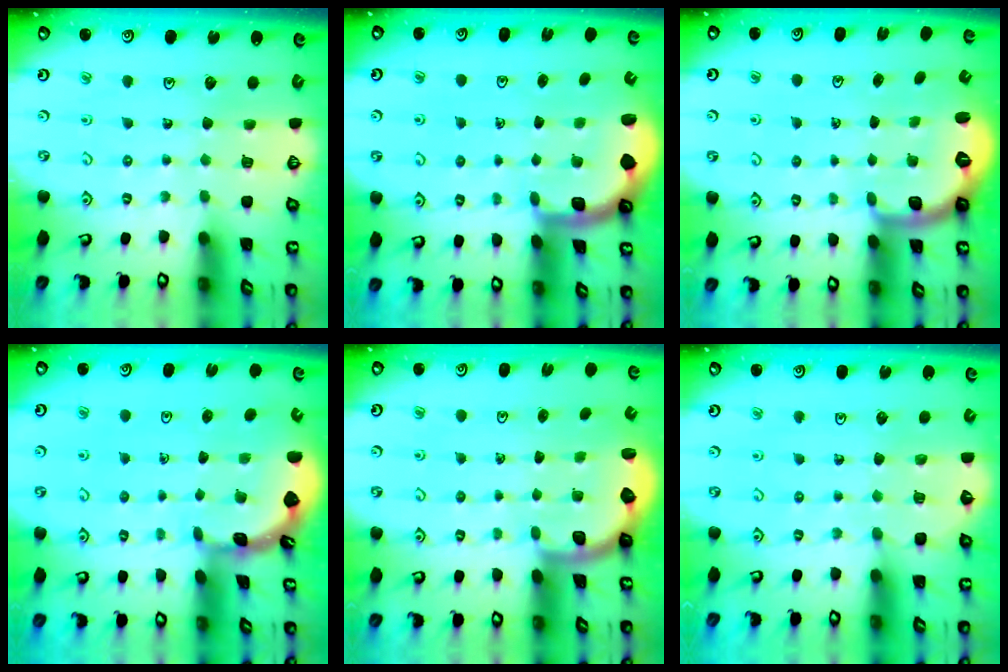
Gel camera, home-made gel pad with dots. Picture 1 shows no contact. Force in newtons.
{"total": 1.7, "press": 1.7, "slide": 0.3}
{"total": 2.7, "press": 1.8, "slide": 2.0}
{"total": 1.7, "press": 1.7, "slide": 0.1}
{"total": 2.2, "press": 2.1, "slide": 0.8}
{"total": 6.9, "press": 6.6, "slide": 1.9}